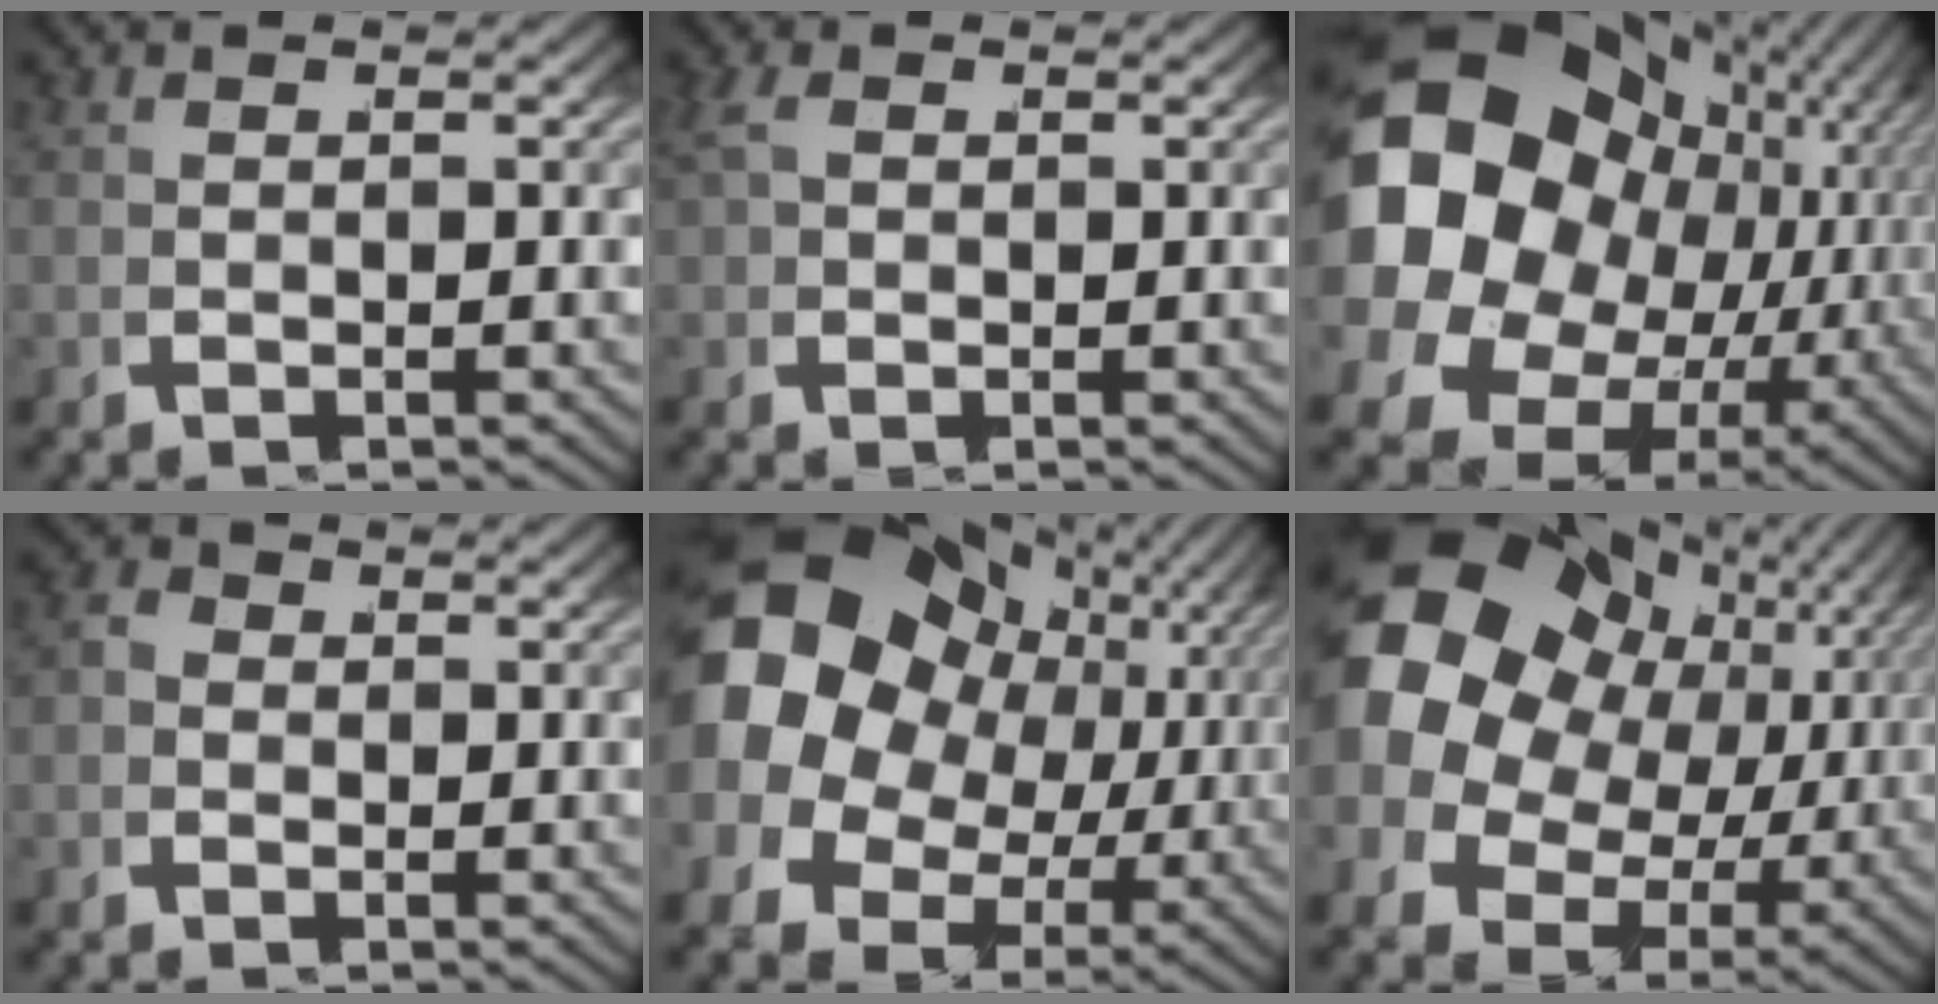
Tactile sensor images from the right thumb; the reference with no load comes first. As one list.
[{"total": 1.7, "force": [0.5, 1.3, 0.9], "torque": [-0.023, -0.001, 0.010]}, {"total": 27.5, "force": [0.7, 20.5, 18.2], "torque": [-0.330, -0.044, 0.014]}, {"total": 1.7, "force": [0.0, 1.6, 0.5], "torque": [-0.012, 0.002, -0.010]}, {"total": 20.3, "force": [2.2, 15.3, 13.1], "torque": [-0.249, -0.016, 0.036]}, {"total": 20.1, "force": [2.9, 15.0, 13.1], "torque": [-0.250, -0.014, 0.043]}]